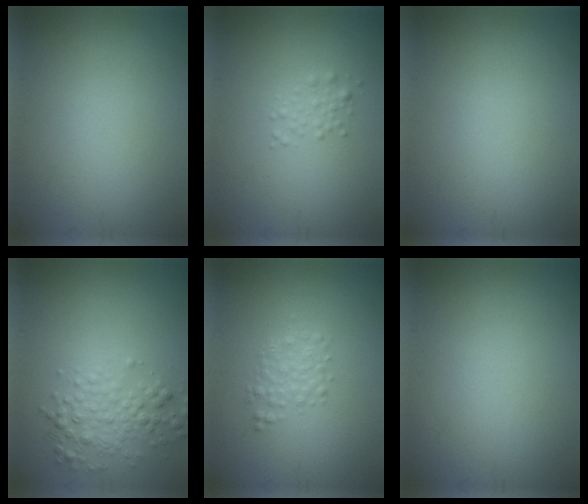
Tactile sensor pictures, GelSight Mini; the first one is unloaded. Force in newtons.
{"total": 1.2, "press": 1.2, "slide": 0.0}
{"total": 0.0}
{"total": 2.9, "press": 2.9, "slide": 0.1}
{"total": 1.8, "press": 1.8, "slide": 0.0}
{"total": 0.0}